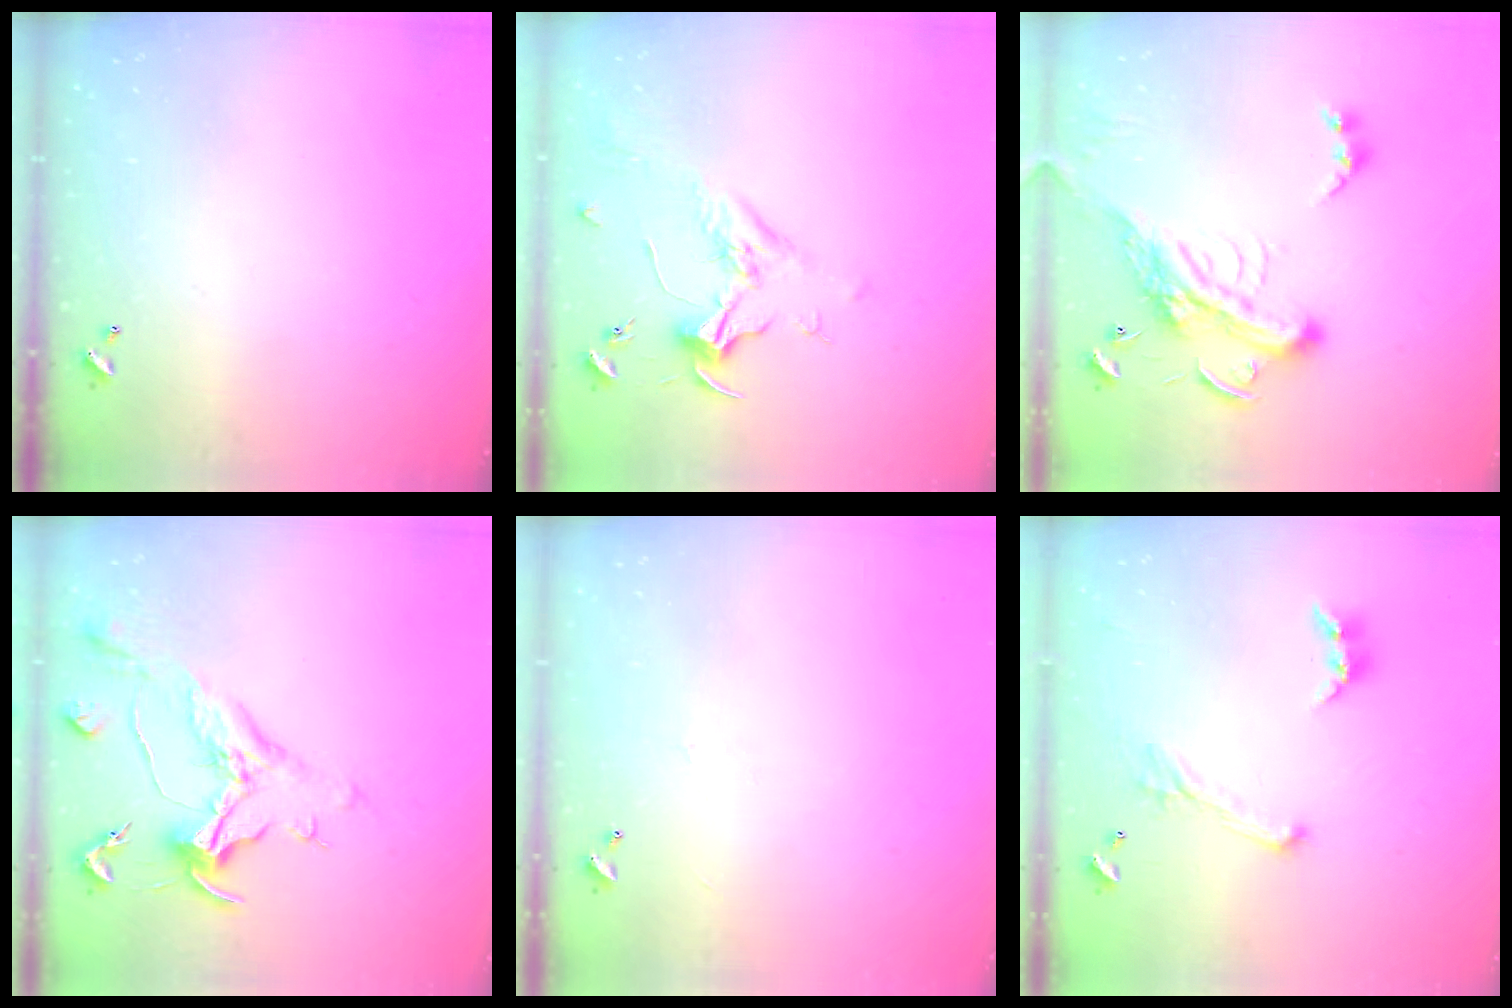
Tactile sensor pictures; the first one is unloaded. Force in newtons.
{"total": 1.8, "press": 1.7, "slide": 0.7}
{"total": 6.7, "press": 6.7, "slide": 1.0}
{"total": 1.6, "press": 1.5, "slide": 0.6}
{"total": 0.8, "press": 0.7, "slide": 0.5}
{"total": 1.1, "press": 0.6, "slide": 0.9}